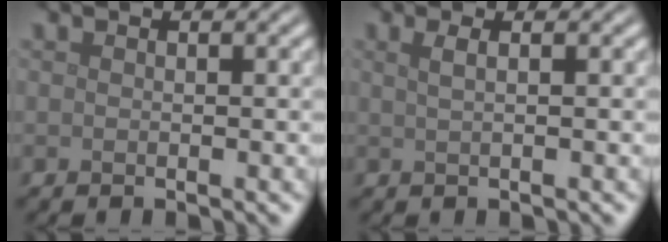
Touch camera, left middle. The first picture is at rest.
{"total": 2.1, "force": [0.8, 0.9, 1.6], "torque": [-0.016, 0.000, 0.000]}